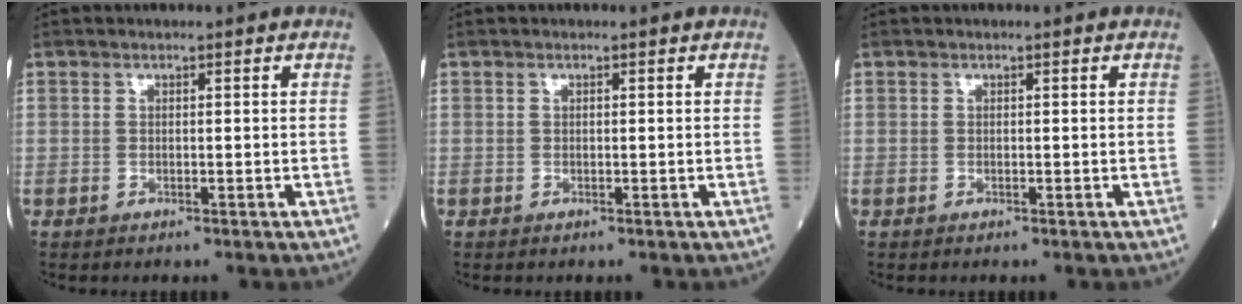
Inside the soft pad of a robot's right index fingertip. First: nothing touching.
{"total": 0.0}
{"total": 0.0}